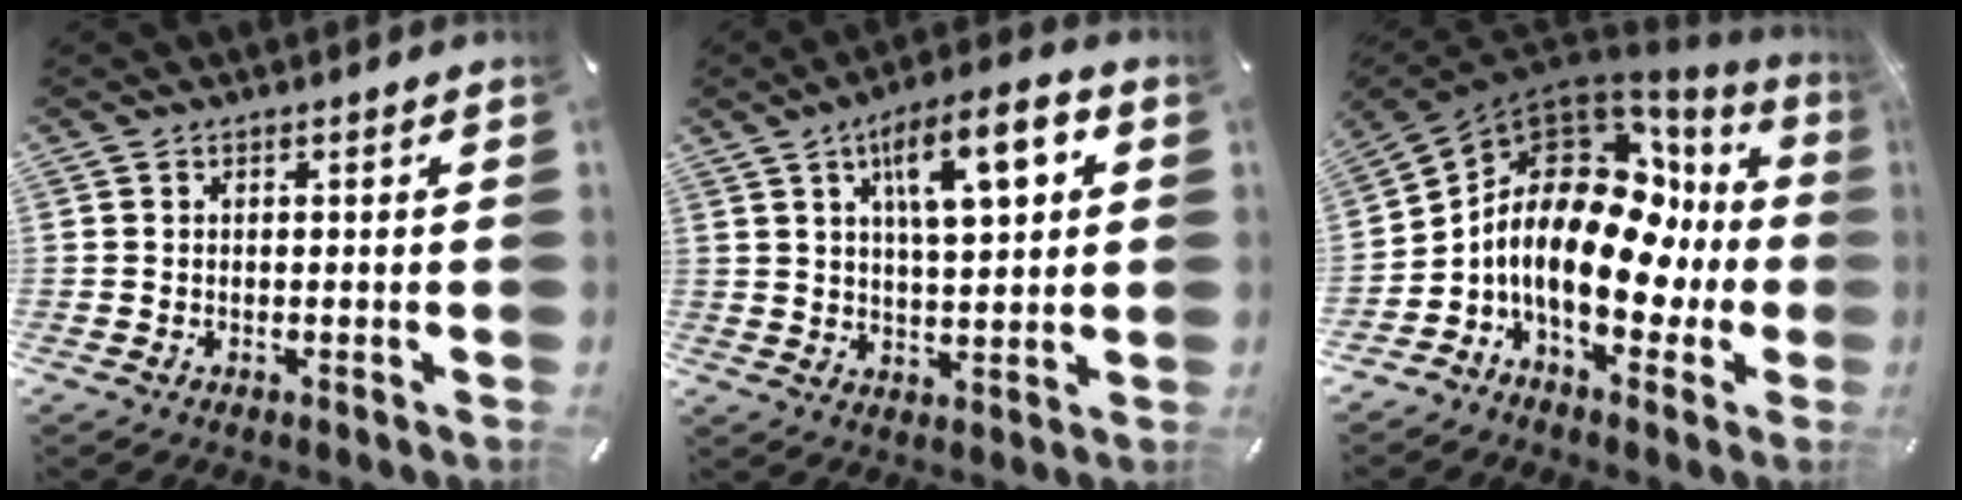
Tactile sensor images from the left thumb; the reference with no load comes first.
{"total": 13.6, "force": [5.6, 5.3, 11.2], "torque": [-0.164, -0.010, 0.087]}
{"total": 19.3, "force": [-1.8, 12.4, 14.7], "torque": [-0.260, -0.003, -0.033]}